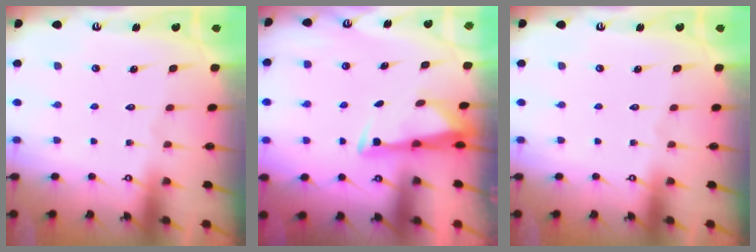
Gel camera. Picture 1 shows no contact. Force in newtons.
{"total": 3.2, "press": 3.1, "slide": 0.9}
{"total": 0.0}